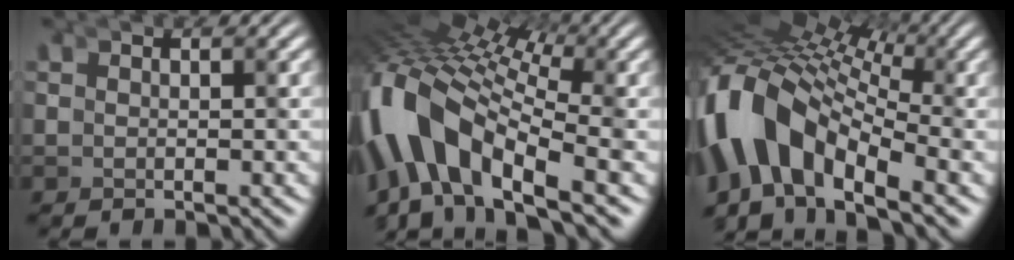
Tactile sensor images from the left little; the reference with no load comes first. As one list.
[{"total": 10.4, "force": [-4.2, 6.4, 7.1], "torque": [-0.199, -0.054, -0.052]}, {"total": 10.8, "force": [-4.1, 7.8, 6.3], "torque": [-0.189, -0.051, -0.062]}]